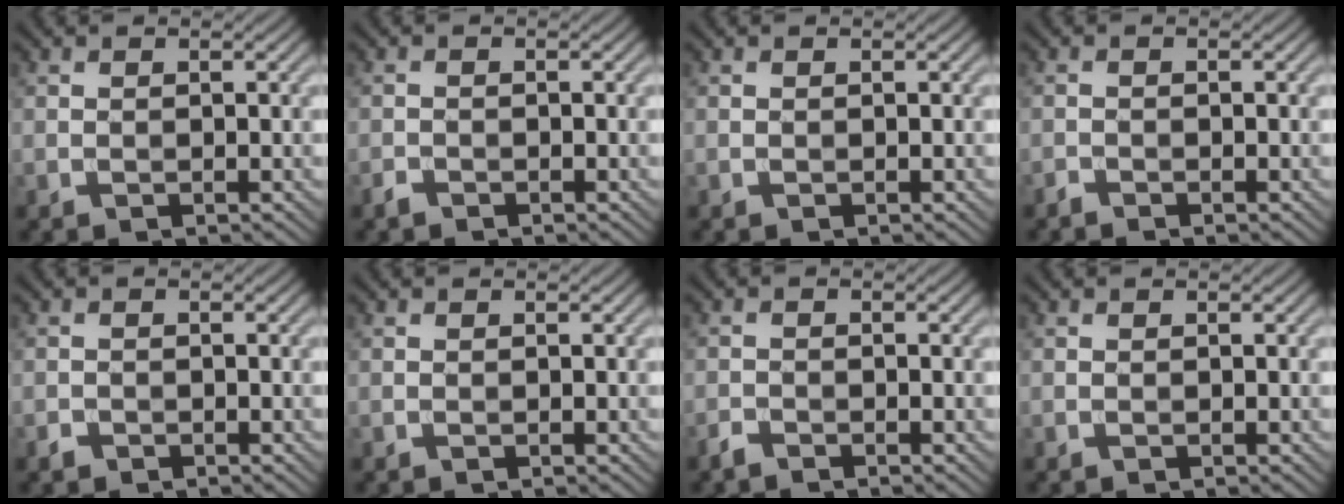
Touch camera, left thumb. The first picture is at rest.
{"total": 0.9, "force": [-0.8, 0.4, 0.3], "torque": [-0.005, -0.001, -0.018]}
{"total": 0.0}
{"total": 0.8, "force": [-0.7, 0.0, 0.2], "torque": [-0.002, 0.000, -0.018]}
{"total": 0.9, "force": [-0.7, 0.6, 0.2], "torque": [-0.004, -0.002, -0.014]}
{"total": 0.0}
{"total": 1.2, "force": [-1.1, 0.3, 0.4], "torque": [-0.010, -0.001, -0.027]}
{"total": 0.0}